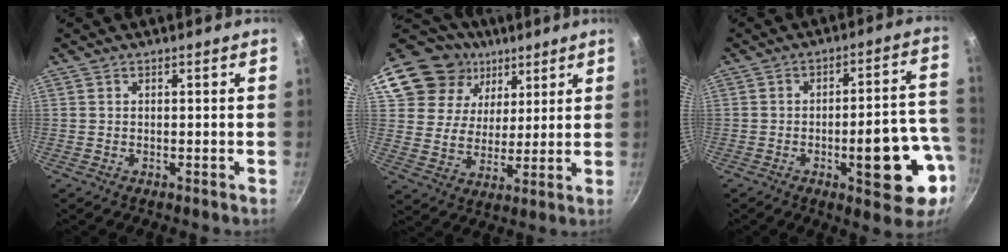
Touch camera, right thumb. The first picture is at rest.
{"total": 19.1, "force": [11.2, 14.0, 6.4], "torque": [-0.113, -0.014, 0.208]}
{"total": 15.3, "force": [-4.7, 5.2, 13.6], "torque": [-0.146, 0.033, -0.060]}